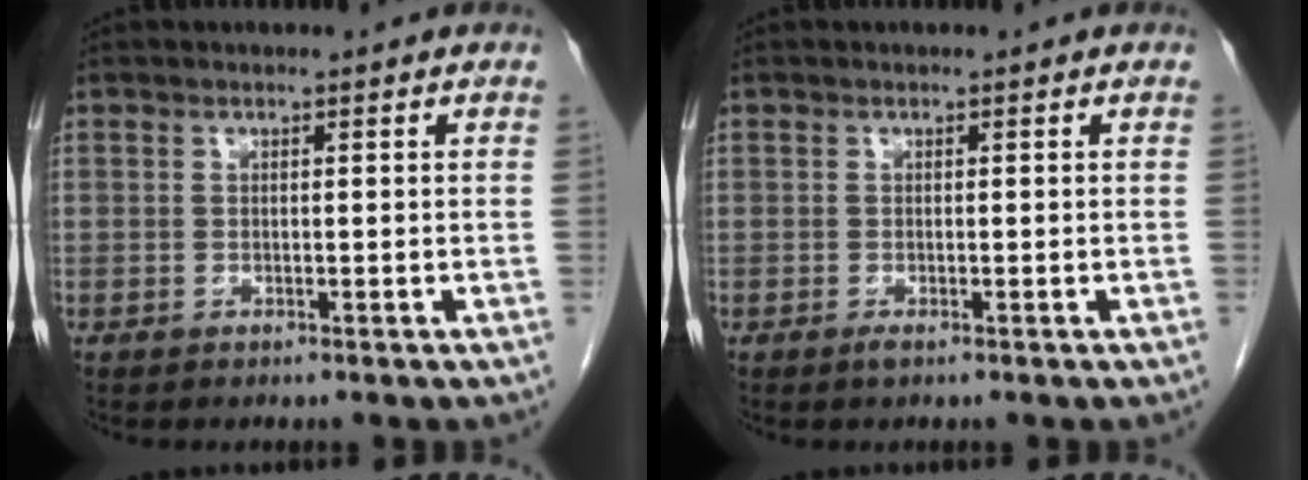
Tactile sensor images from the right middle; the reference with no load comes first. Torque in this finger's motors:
{"motor_torque": [0.29, 0.09, 0.00, 0.01]}